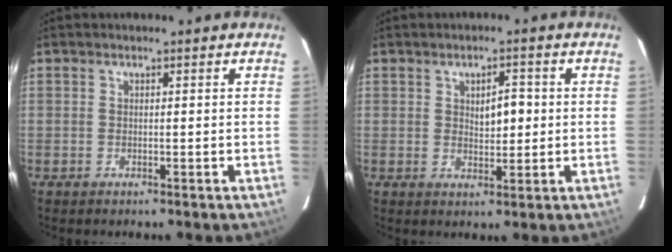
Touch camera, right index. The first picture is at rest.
{"total": 3.9, "force": [0.6, 1.8, 3.4], "torque": [-0.052, 0.002, 0.014]}